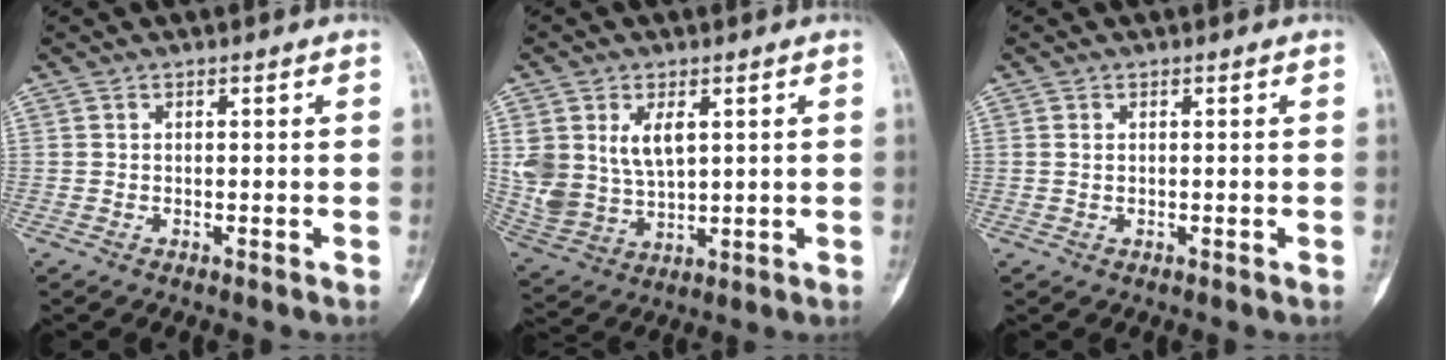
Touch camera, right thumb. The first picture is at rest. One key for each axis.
{"total": 10.2, "fx": 3.1, "fy": 6.4, "fz": 7.3, "tx": -0.135, "ty": -0.012, "tz": 0.077}
{"total": 0.7, "fx": 0.2, "fy": 0.4, "fz": 0.5, "tx": -0.014, "ty": 0.002, "tz": 0.006}